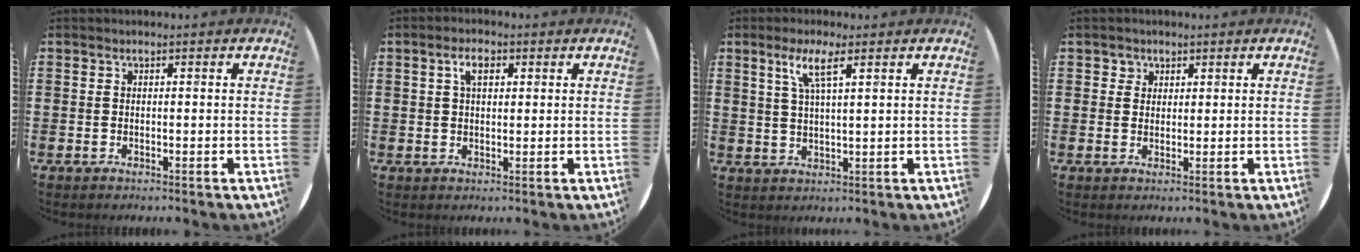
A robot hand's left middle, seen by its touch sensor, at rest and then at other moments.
{"total": 3.2, "force": [1.6, 1.5, 2.3], "torque": [-0.043, 0.006, 0.025]}
{"total": 4.7, "force": [2.8, 0.7, 3.7], "torque": [-0.081, 0.007, 0.046]}
{"total": 1.7, "force": [1.2, 1.2, 0.1], "torque": [0.012, -0.003, 0.021]}